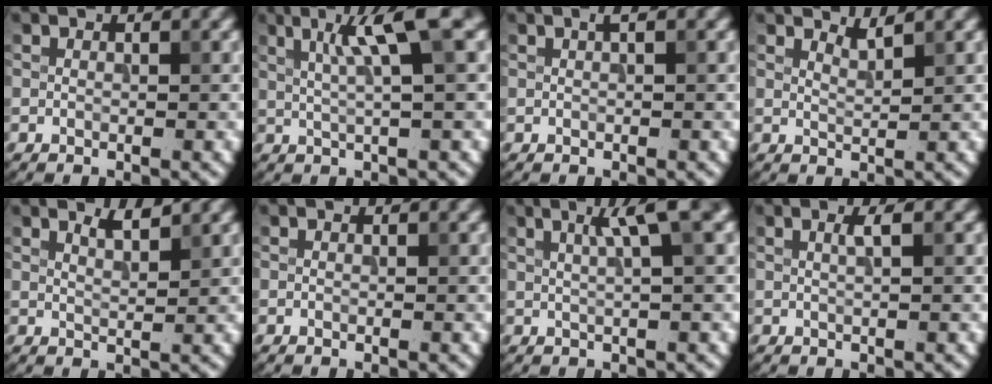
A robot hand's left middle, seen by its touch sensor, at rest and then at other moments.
{"total": 5.4, "force": [2.1, 0.6, 4.9], "torque": [-0.079, 0.006, 0.035]}
{"total": 0.6, "force": [0.3, 0.1, 0.5], "torque": [-0.011, 0.005, 0.004]}
{"total": 1.3, "force": [1.3, 0.1, 0.4], "torque": [-0.005, -0.001, 0.022]}
{"total": 1.9, "force": [1.5, 0.4, 1.0], "torque": [-0.013, 0.001, 0.025]}
{"total": 0.0}
{"total": 3.9, "force": [1.7, 0.5, 3.5], "torque": [-0.047, 0.009, 0.026]}
{"total": 1.3, "force": [0.4, 0.3, 1.1], "torque": [-0.019, 0.002, 0.006]}